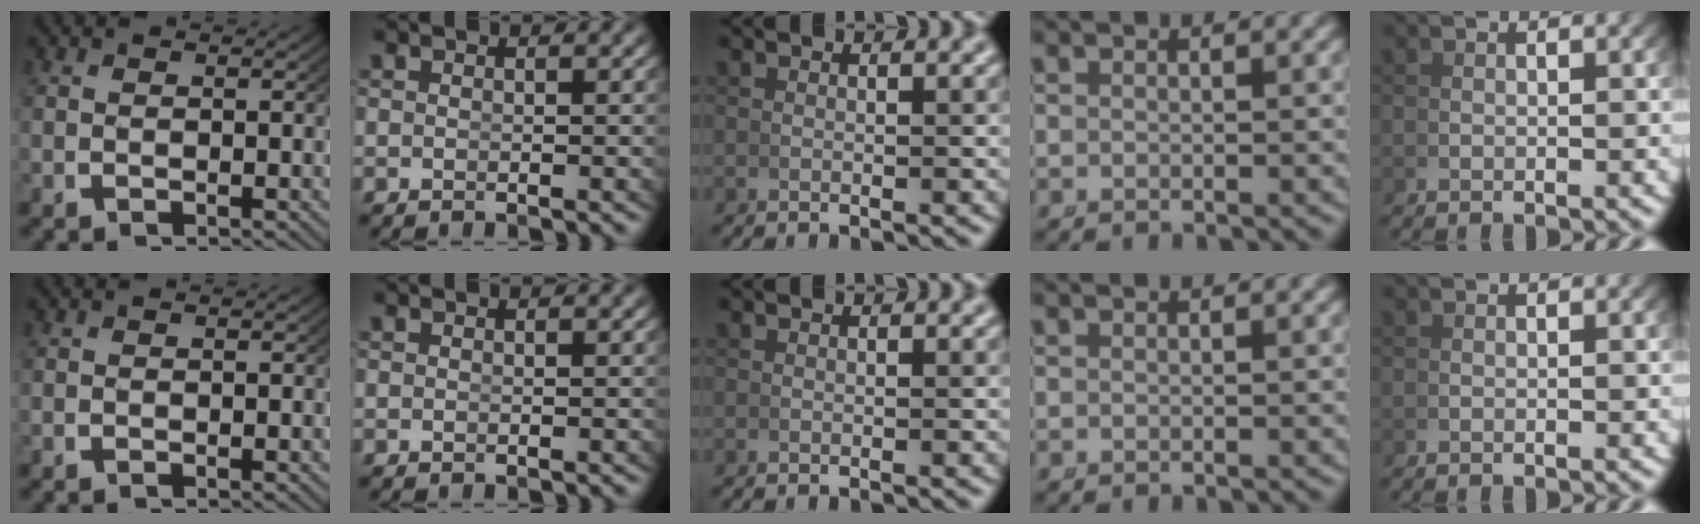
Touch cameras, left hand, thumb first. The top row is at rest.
{}